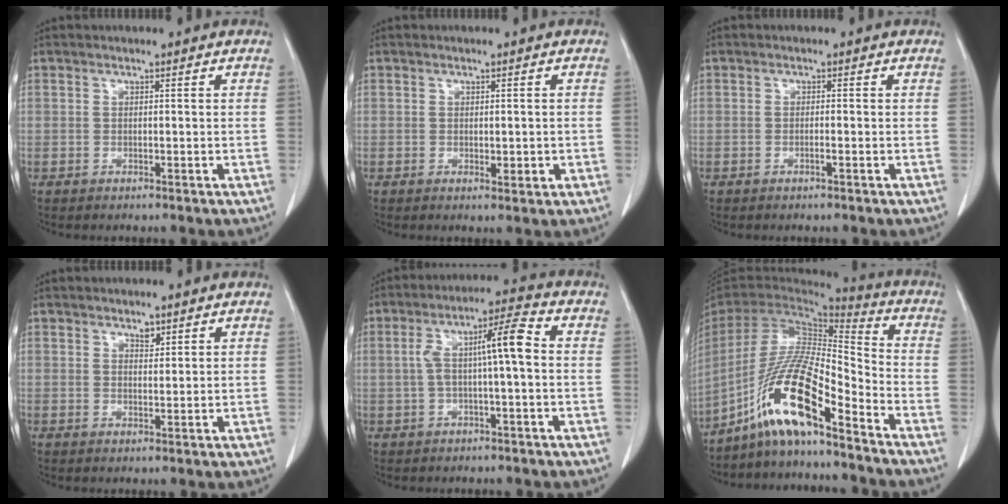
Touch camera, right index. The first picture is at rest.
{"total": 1.7, "force": [-0.2, 0.8, 1.5], "torque": [-0.019, -0.001, 0.004]}
{"total": 0.6, "force": [-0.3, -0.1, 0.5], "torque": [-0.009, 0.003, -0.004]}
{"total": 1.6, "force": [1.2, 0.7, 0.8], "torque": [-0.010, -0.004, 0.018]}
{"total": 8.1, "force": [0.4, 0.9, 8.0], "torque": [-0.145, 0.032, 0.007]}
{"total": 14.8, "force": [-9.9, 1.3, 11.0], "torque": [-0.218, -0.005, -0.187]}